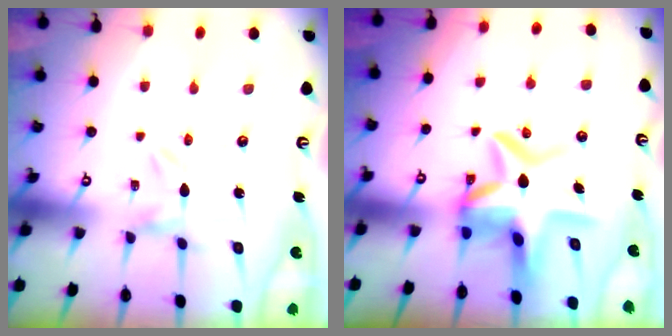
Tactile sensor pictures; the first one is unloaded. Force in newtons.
{"total": 9.6, "press": 9.1, "slide": 3.0}